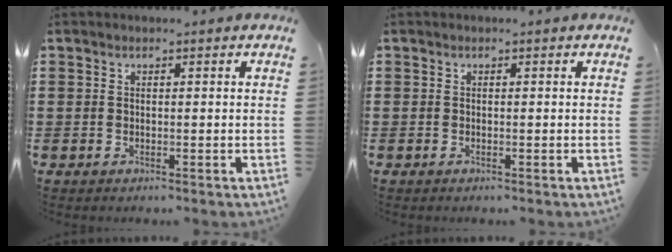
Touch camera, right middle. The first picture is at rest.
{"total": 0.0}